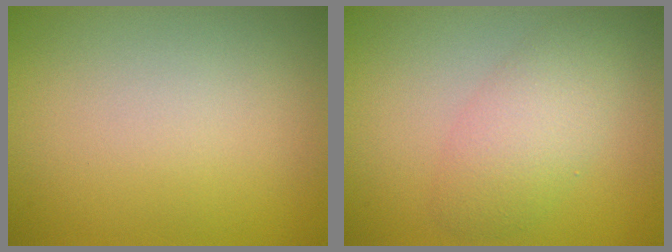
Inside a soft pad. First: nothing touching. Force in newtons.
{"total": 3.9, "press": 3.9, "slide": 0.2}